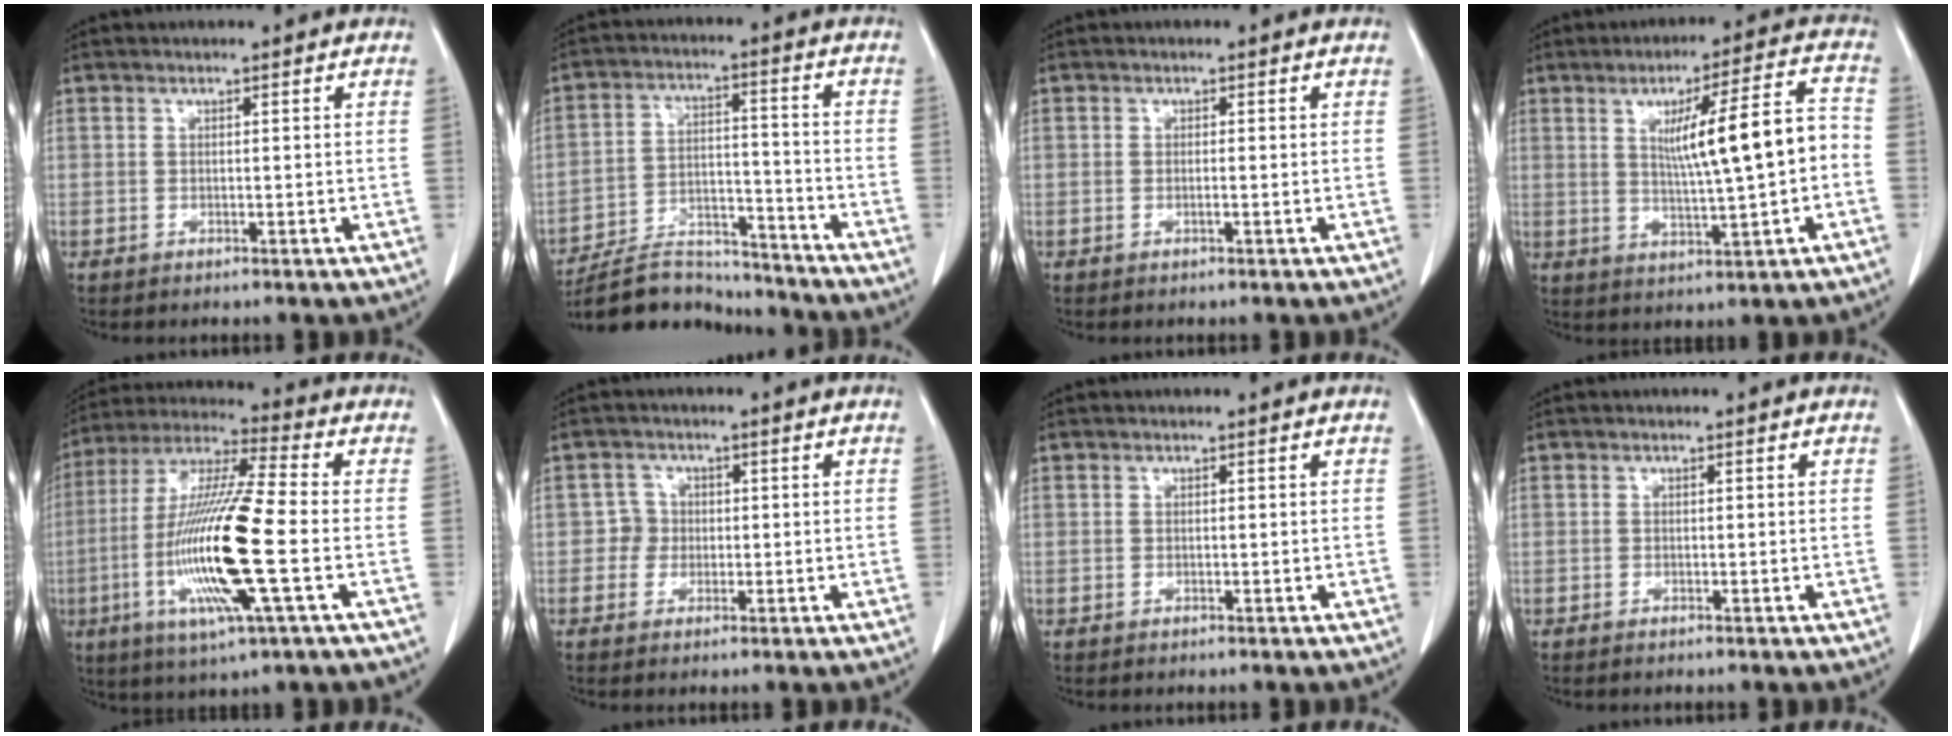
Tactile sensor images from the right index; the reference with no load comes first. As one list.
[{"total": 12.2, "force": [-11.7, 3.1, 1.6], "torque": [-0.020, 0.027, -0.200]}, {"total": 0.6, "force": [-0.2, 0.1, 0.6], "torque": [-0.014, -0.001, -0.001]}, {"total": 11.4, "force": [0.3, 0.9, 11.3], "torque": [-0.172, 0.018, 0.011]}, {"total": 18.1, "force": [-4.0, 0.9, 17.6], "torque": [-0.365, -0.016, -0.079]}, {"total": 2.5, "force": [-0.1, 2.5, -0.2], "torque": [0.016, 0.010, -0.008]}, {"total": 0.0}, {"total": 0.0}]